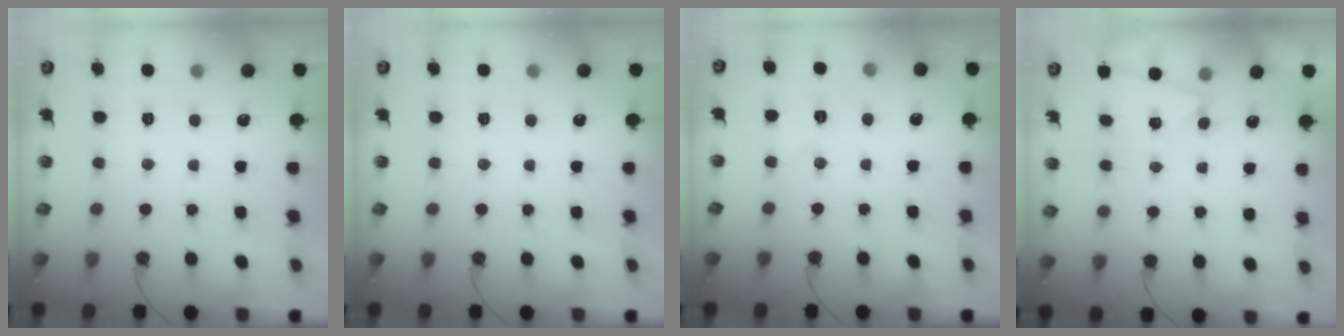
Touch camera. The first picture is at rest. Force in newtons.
{"total": 0.0}
{"total": 5.9, "press": 5.4, "slide": 2.4}
{"total": 2.7, "press": 1.7, "slide": 2.1}